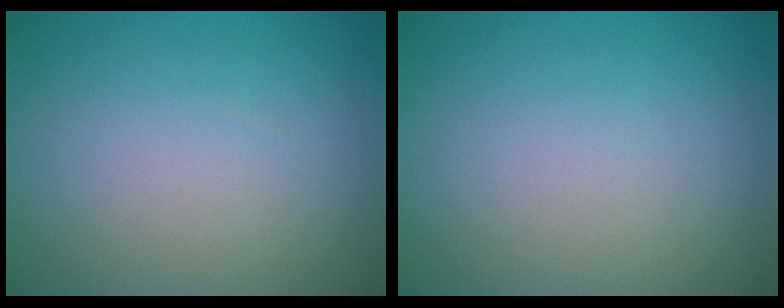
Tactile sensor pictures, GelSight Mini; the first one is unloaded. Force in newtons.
{"total": 0.0}